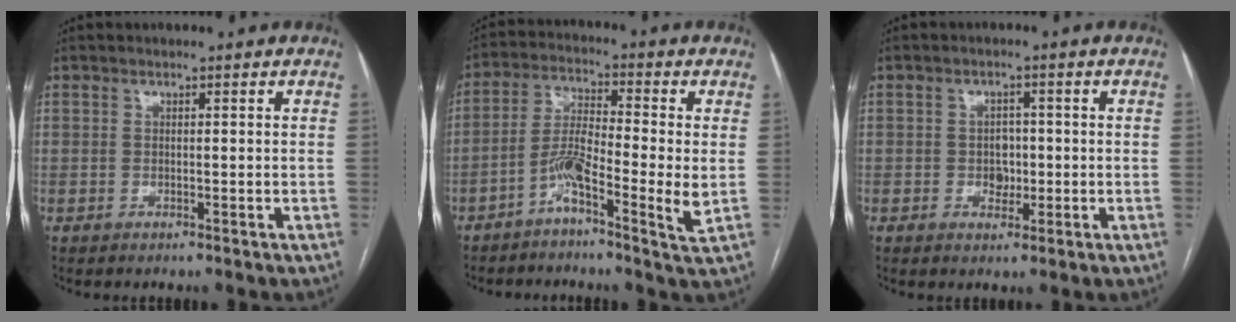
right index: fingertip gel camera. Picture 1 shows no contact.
{"total": 8.4, "force": [-2.7, 0.7, 7.9], "torque": [-0.153, 0.007, -0.060]}
{"total": 3.0, "force": [-0.4, 2.4, 1.9], "torque": [-0.022, 0.007, -0.003]}